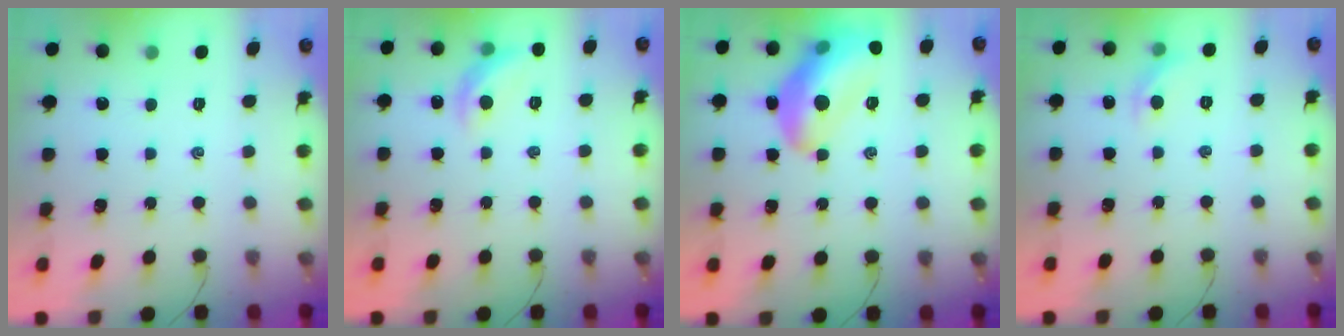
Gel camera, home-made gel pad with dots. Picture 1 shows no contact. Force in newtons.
{"total": 9.0, "press": 9.0, "slide": 0.8}
{"total": 16.8, "press": 16.6, "slide": 2.4}
{"total": 5.5, "press": 5.3, "slide": 1.4}